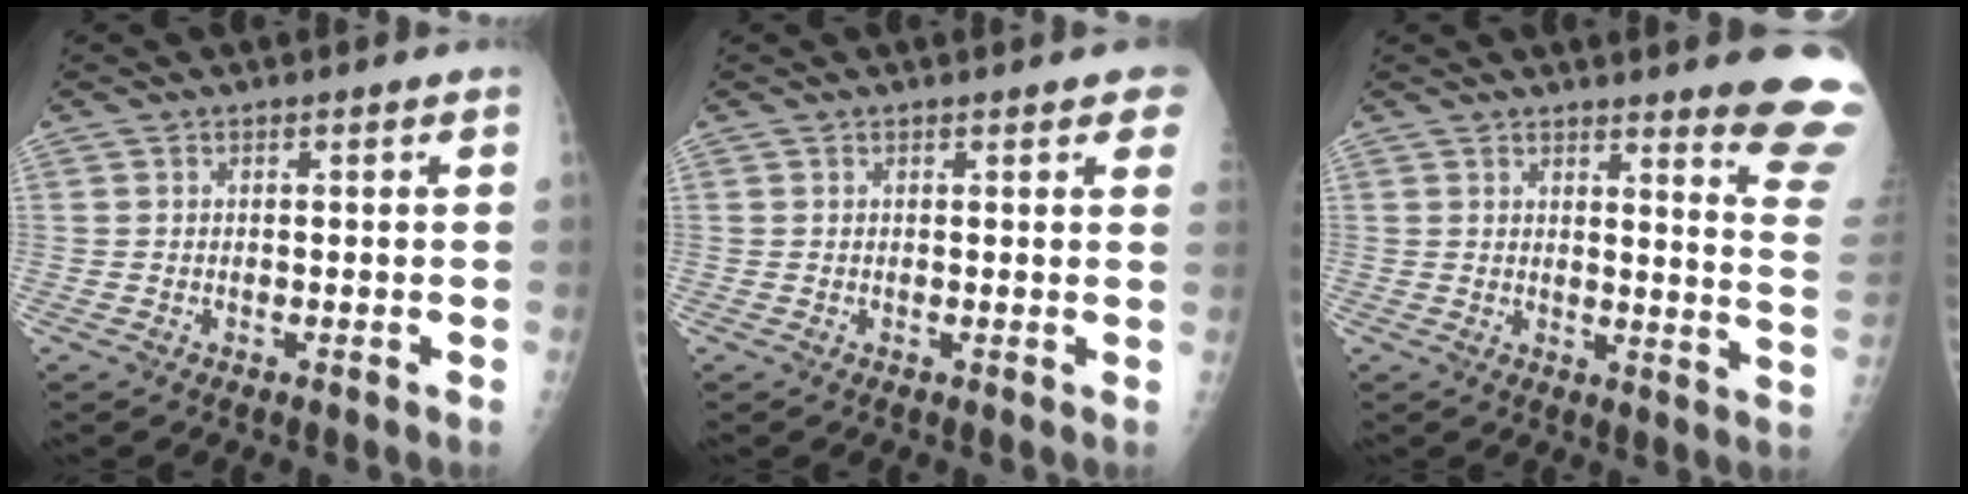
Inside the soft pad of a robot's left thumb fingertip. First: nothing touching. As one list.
[{"total": 5.0, "force": [3.1, 1.4, 3.6], "torque": [-0.025, 0.001, 0.032]}, {"total": 13.0, "force": [10.9, 0.2, 7.2], "torque": [-0.067, -0.110, 0.114]}]